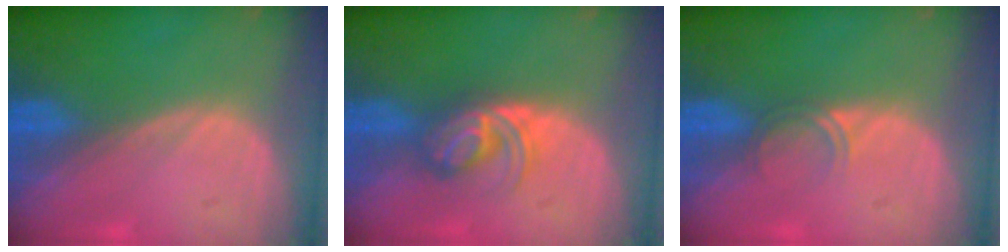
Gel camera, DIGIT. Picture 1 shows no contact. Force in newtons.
{"total": 5.9, "press": 5.2, "slide": 2.9}
{"total": 1.8, "press": 1.5, "slide": 1.1}